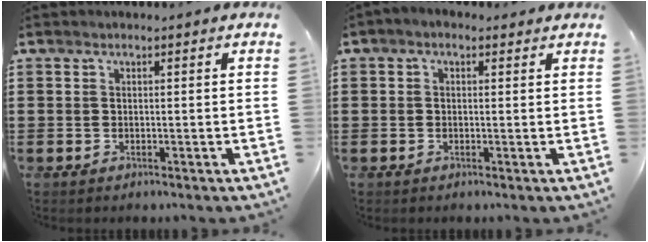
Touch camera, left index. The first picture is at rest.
{"total": 1.1, "force": [0.0, 0.7, 0.9], "torque": [-0.018, 0.005, -0.002]}